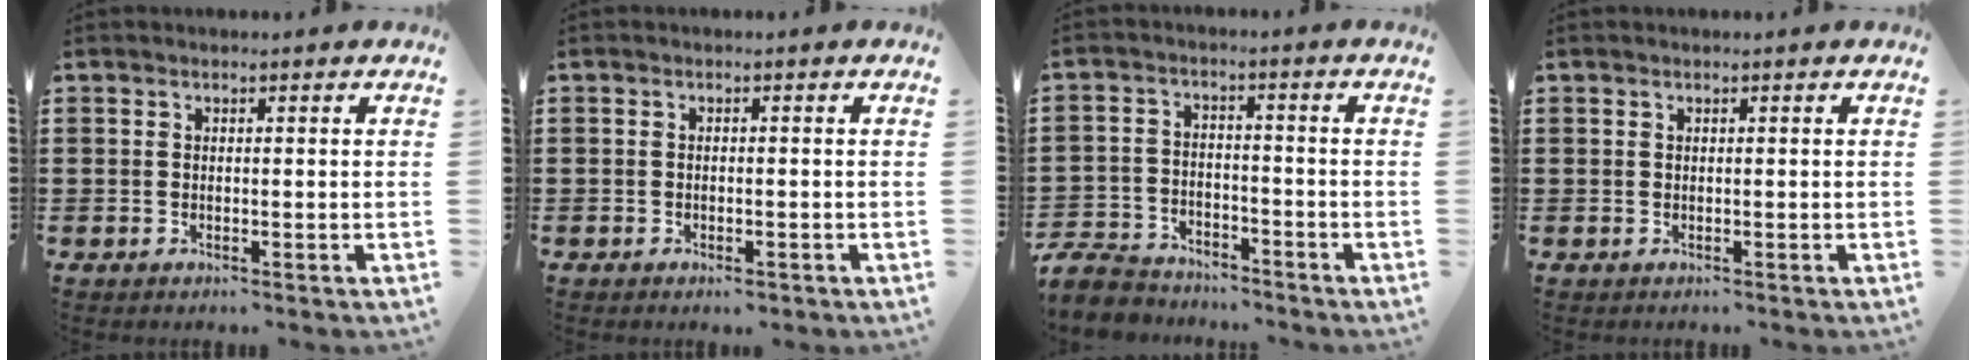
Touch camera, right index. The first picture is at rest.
{"total": 0.8, "force": [-0.7, 0.3, 0.4], "torque": [-0.012, -0.004, -0.012]}
{"total": 5.5, "force": [-5.3, 1.5, 0.7], "torque": [-0.029, 0.006, -0.109]}
{"total": 0.0}